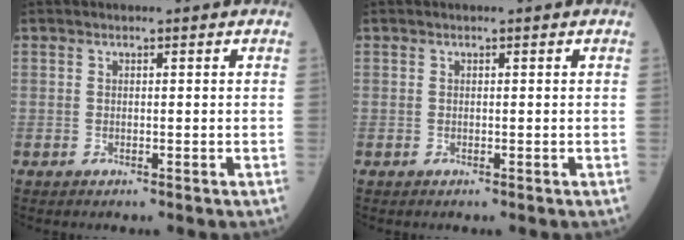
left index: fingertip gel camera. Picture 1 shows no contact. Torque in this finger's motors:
{"motor_torque": [0.00, 0.00, 0.00, 0.00]}